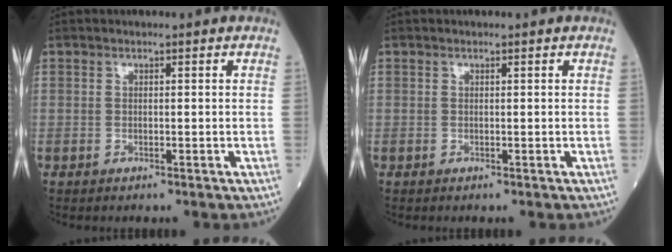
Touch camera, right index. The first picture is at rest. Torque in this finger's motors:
{"motor_torque": [0.25, 0.05, 0.06, 0.01]}